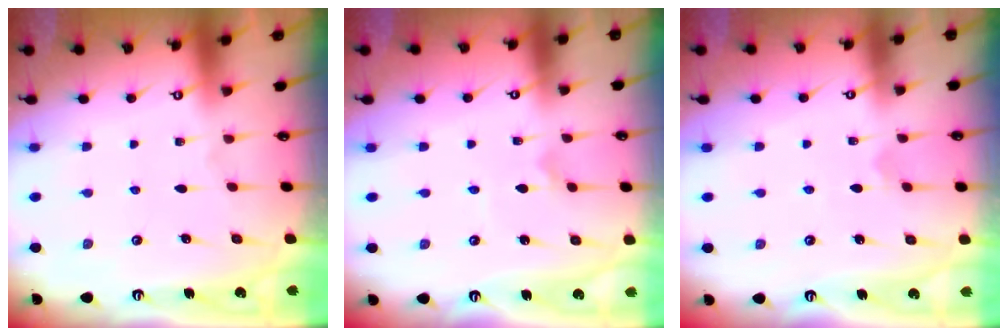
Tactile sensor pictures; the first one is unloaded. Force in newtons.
{"total": 2.0, "press": 2.0, "slide": 0.3}
{"total": 3.7, "press": 3.7, "slide": 0.4}